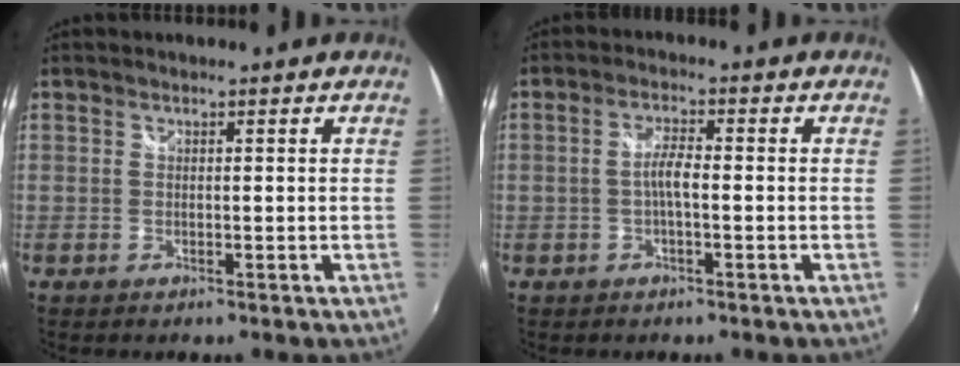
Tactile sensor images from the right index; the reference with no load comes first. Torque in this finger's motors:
{"motor_torque": [0.74, -0.22, 0.35, 0.10]}